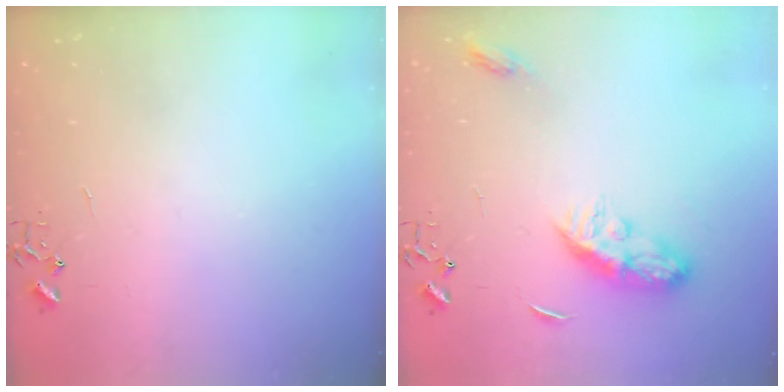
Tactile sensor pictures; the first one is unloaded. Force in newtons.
{"total": 9.7, "press": 9.7, "slide": 0.1}